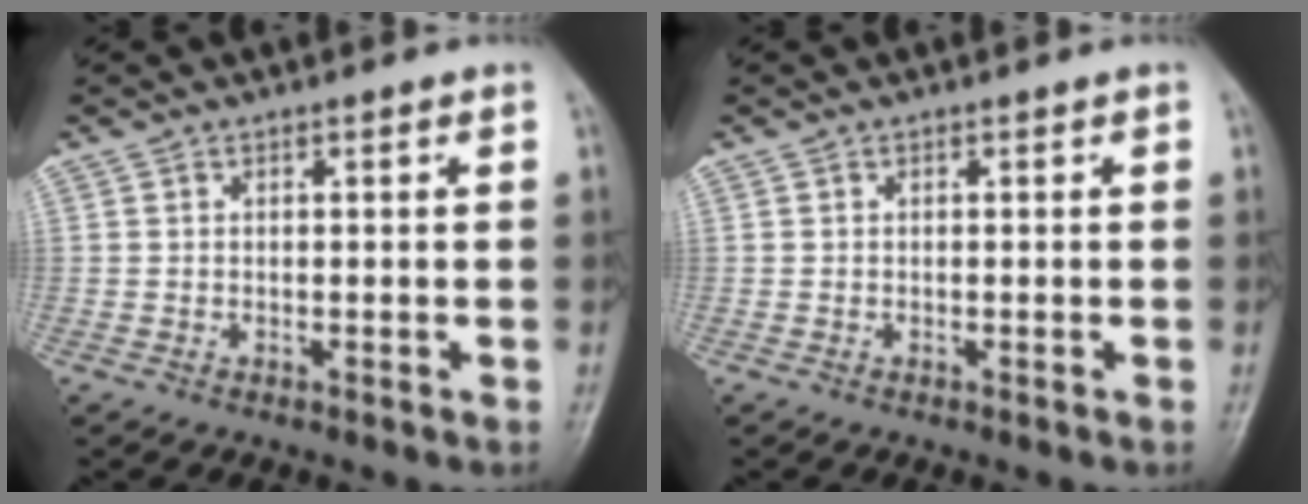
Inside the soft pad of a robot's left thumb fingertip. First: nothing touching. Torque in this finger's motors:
{"motor_torque": [0.00, 0.00, -0.02, -0.02, 0.00]}